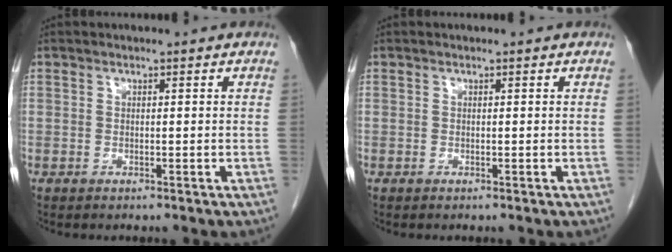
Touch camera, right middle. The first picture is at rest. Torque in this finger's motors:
{"motor_torque": [0.00, 0.00, 0.00, -0.01]}